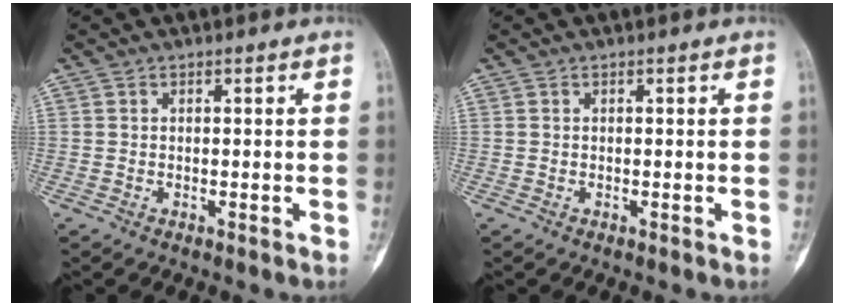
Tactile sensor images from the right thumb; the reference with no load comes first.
{"total": 0.0}